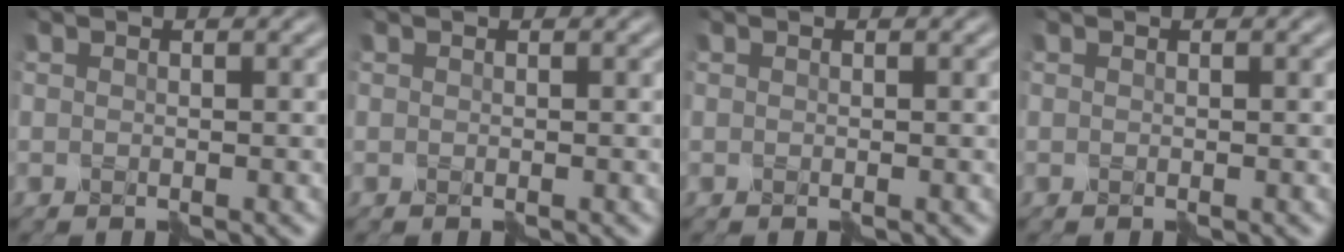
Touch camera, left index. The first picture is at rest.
{"total": 0.0}
{"total": 0.0}
{"total": 0.0}